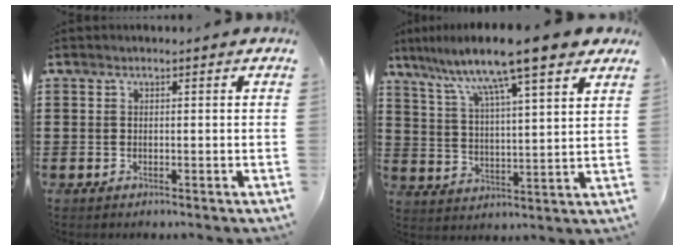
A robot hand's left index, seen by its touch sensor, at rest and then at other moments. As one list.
[{"total": 9.9, "force": [8.1, 0.2, 5.6], "torque": [-0.133, -0.047, 0.130]}]